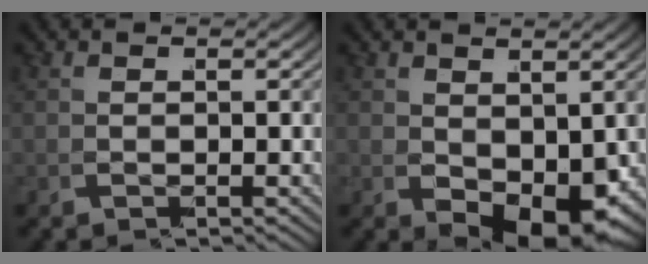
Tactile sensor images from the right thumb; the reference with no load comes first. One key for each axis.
{"total": 5.5, "fx": -1.0, "fy": 3.1, "fz": 4.5, "tx": -0.087, "ty": -0.025, "tz": -0.001}